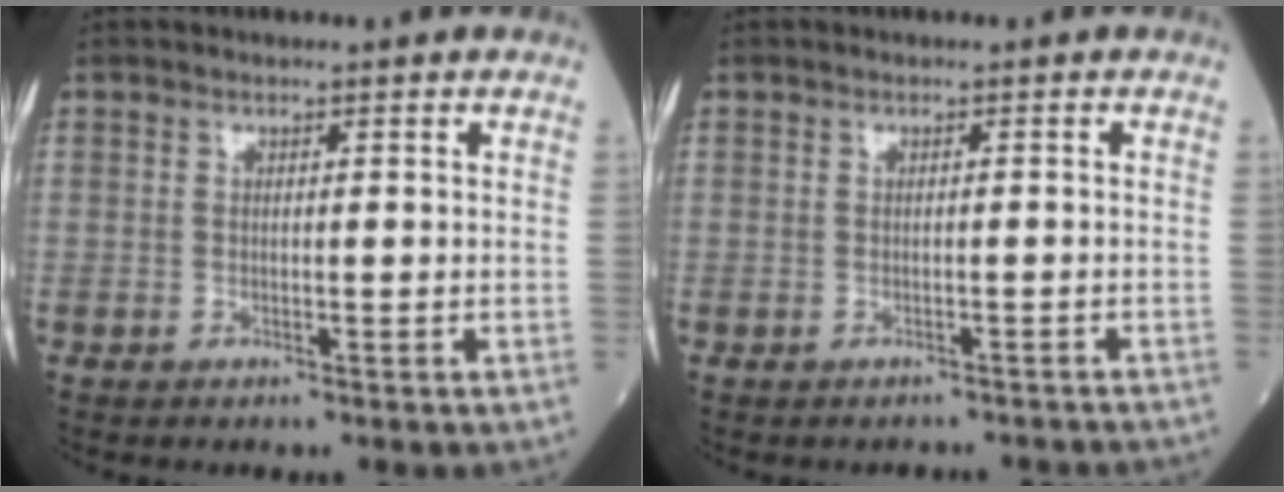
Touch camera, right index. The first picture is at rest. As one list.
[{"total": 3.7, "force": [-3.5, 1.0, 0.8], "torque": [-0.010, -0.001, -0.037]}]